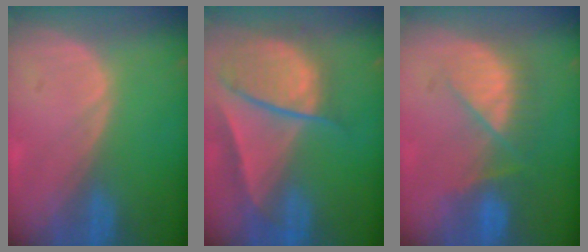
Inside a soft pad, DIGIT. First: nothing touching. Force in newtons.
{"total": 9.4, "press": 7.9, "slide": 5.1}
{"total": 7.2, "press": 7.0, "slide": 1.7}